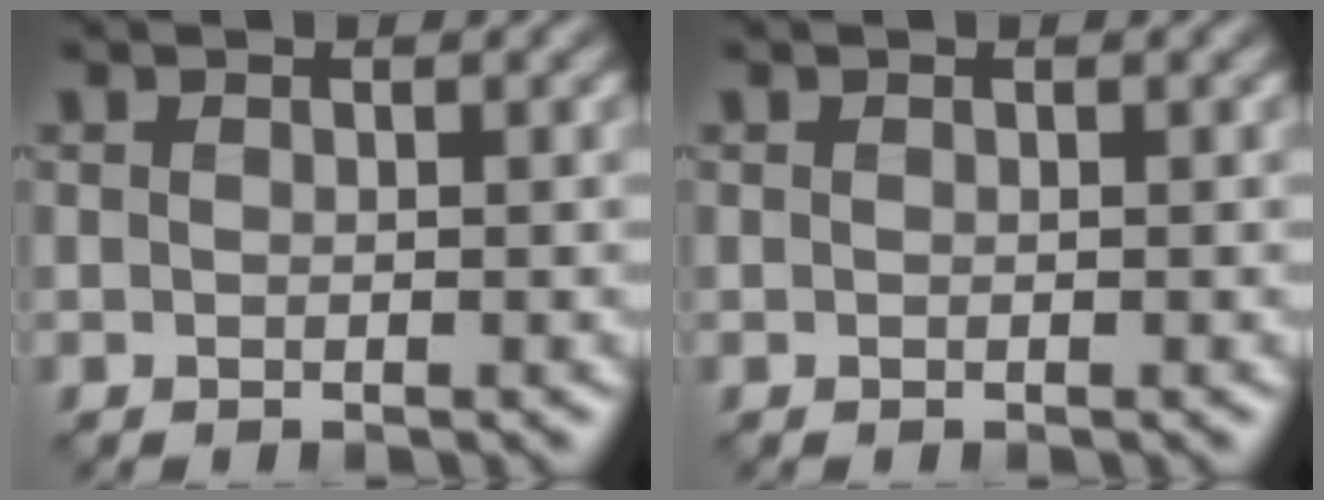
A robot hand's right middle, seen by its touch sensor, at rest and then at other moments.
{"total": 0.0}